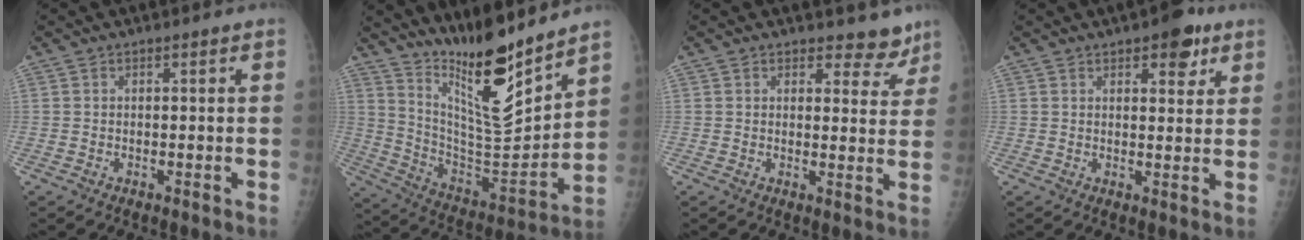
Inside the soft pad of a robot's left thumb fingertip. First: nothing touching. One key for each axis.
{"total": 18.2, "fx": 14.6, "fy": 2.5, "fz": 10.6, "tx": -0.141, "ty": -0.107, "tz": 0.266}
{"total": 5.3, "fx": 4.6, "fy": 2.6, "fz": 1.0, "tx": 0.022, "ty": -0.032, "tz": 0.050}
{"total": 6.5, "fx": 3.7, "fy": 2.9, "fz": 4.4, "tx": -0.032, "ty": -0.013, "tz": 0.042}